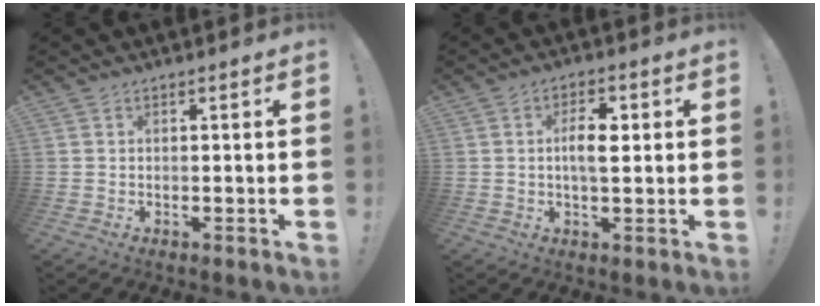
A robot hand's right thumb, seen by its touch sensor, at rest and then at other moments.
{"total": 6.6, "force": [0.6, 3.1, 5.8], "torque": [-0.100, 0.003, 0.003]}